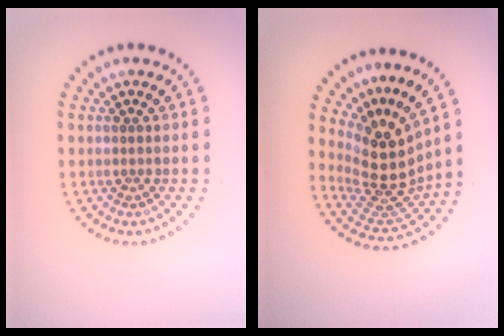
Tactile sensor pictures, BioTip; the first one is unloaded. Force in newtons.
{"total": 4.8, "press": 3.5, "slide": 3.3}